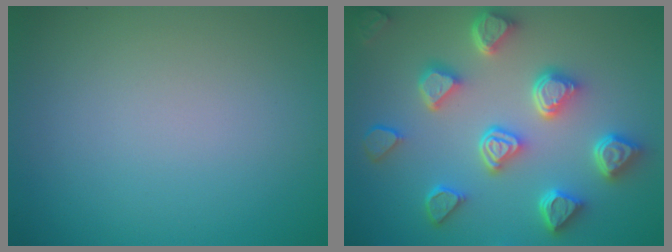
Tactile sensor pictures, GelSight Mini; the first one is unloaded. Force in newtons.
{"total": 6.9, "press": 5.6, "slide": 4.0}